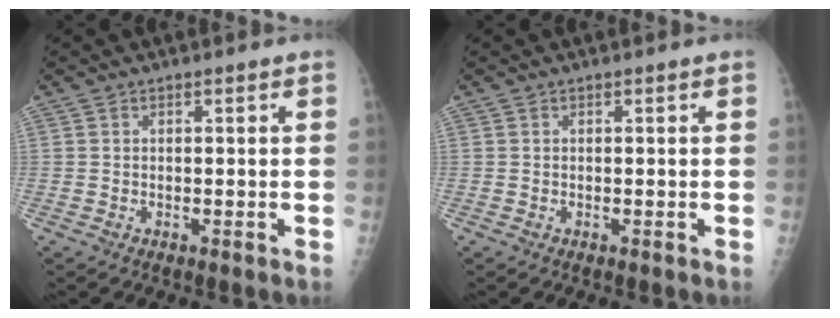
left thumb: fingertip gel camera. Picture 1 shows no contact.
{"total": 0.0}